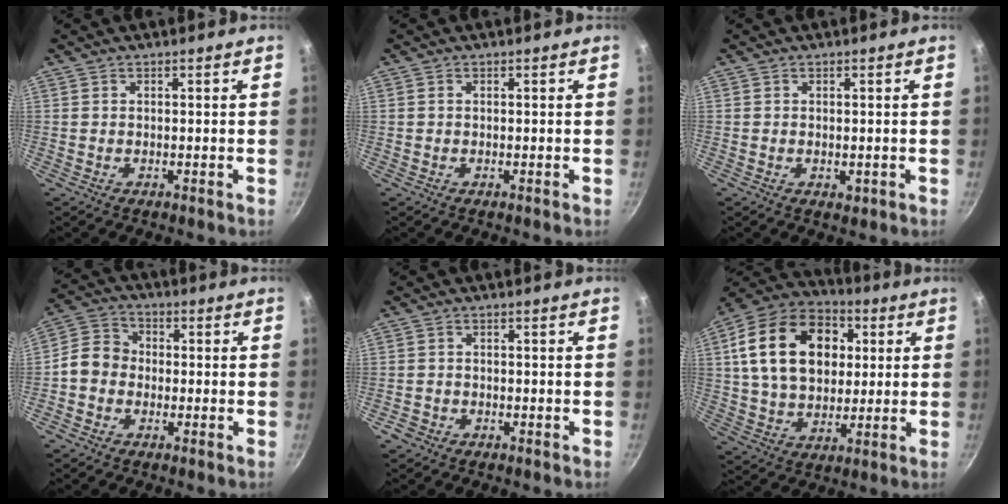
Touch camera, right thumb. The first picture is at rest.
{"total": 0.0}
{"total": 1.3, "force": [-0.3, 0.9, 0.9], "torque": [-0.012, -0.005, -0.002]}
{"total": 6.8, "force": [-1.3, 5.8, 3.3], "torque": [-0.035, 0.020, -0.045]}
{"total": 2.0, "force": [-1.3, 1.5, 0.4], "torque": [-0.007, 0.012, -0.020]}
{"total": 22.1, "force": [4.8, 15.6, 14.9], "torque": [-0.233, 0.013, 0.075]}